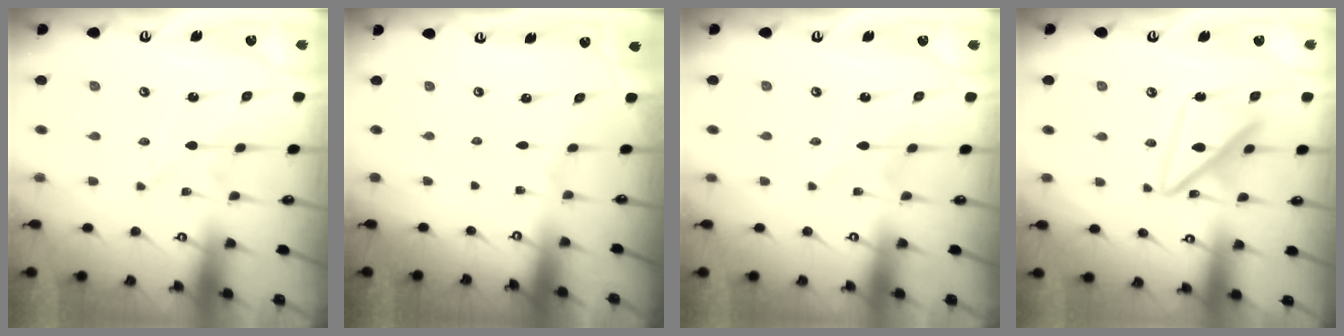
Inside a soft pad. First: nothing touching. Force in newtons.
{"total": 0.0}
{"total": 1.7, "press": 1.7, "slide": 0.3}
{"total": 14.0, "press": 13.9, "slide": 1.6}